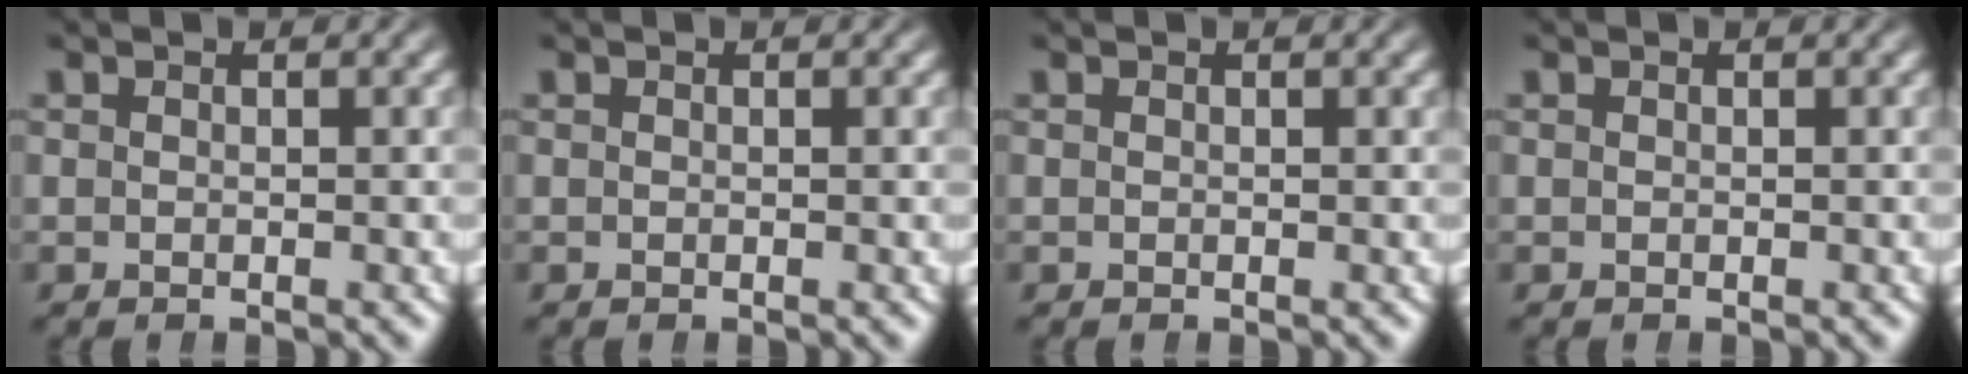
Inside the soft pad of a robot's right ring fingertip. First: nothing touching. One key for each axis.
{"total": 0.0}
{"total": 0.0}
{"total": 0.0}